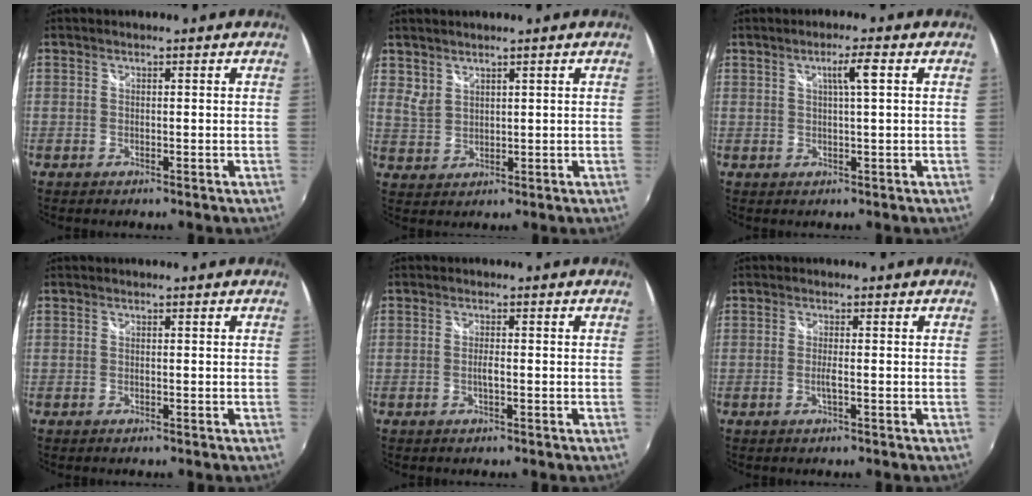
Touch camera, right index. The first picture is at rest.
{"total": 3.1, "force": [2.5, 1.5, 0.8], "torque": [-0.011, 0.004, 0.054]}
{"total": 3.3, "force": [1.0, -0.2, 3.2], "torque": [-0.059, 0.003, 0.019]}
{"total": 0.0}
{"total": 1.5, "force": [-0.4, 0.1, 1.4], "torque": [-0.028, -0.001, -0.009]}
{"total": 1.6, "force": [-0.6, -0.2, 1.5], "torque": [-0.028, -0.002, -0.012]}